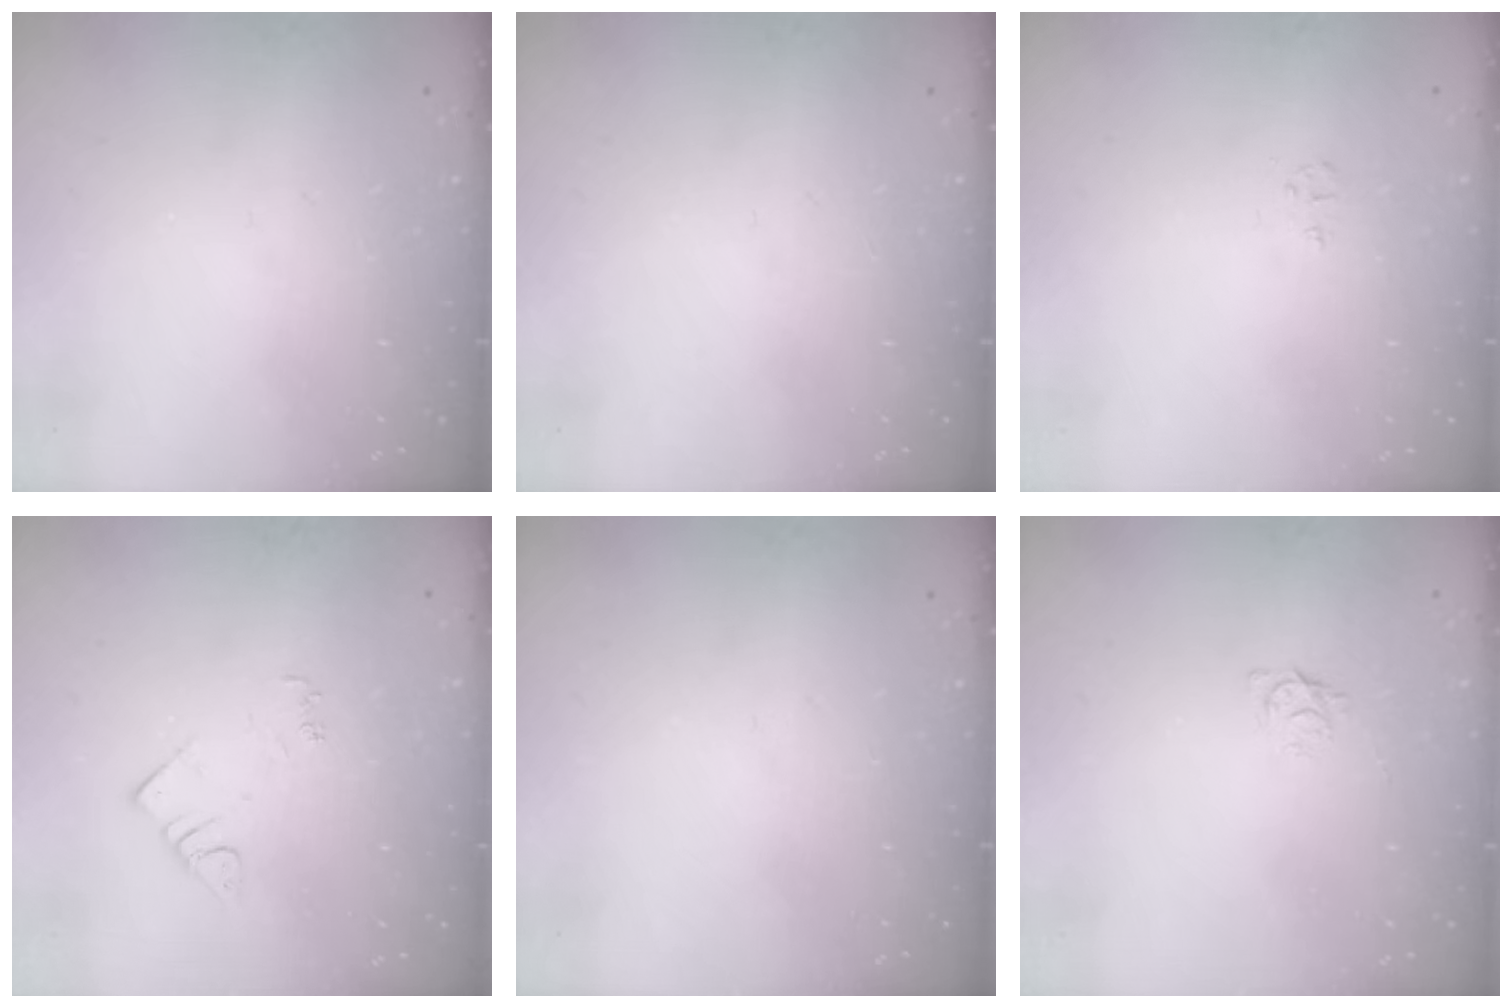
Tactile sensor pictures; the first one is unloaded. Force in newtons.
{"total": 0.0}
{"total": 4.7, "press": 4.6, "slide": 0.5}
{"total": 5.2, "press": 5.2, "slide": 0.7}
{"total": 0.0}
{"total": 3.8, "press": 3.8, "slide": 0.5}